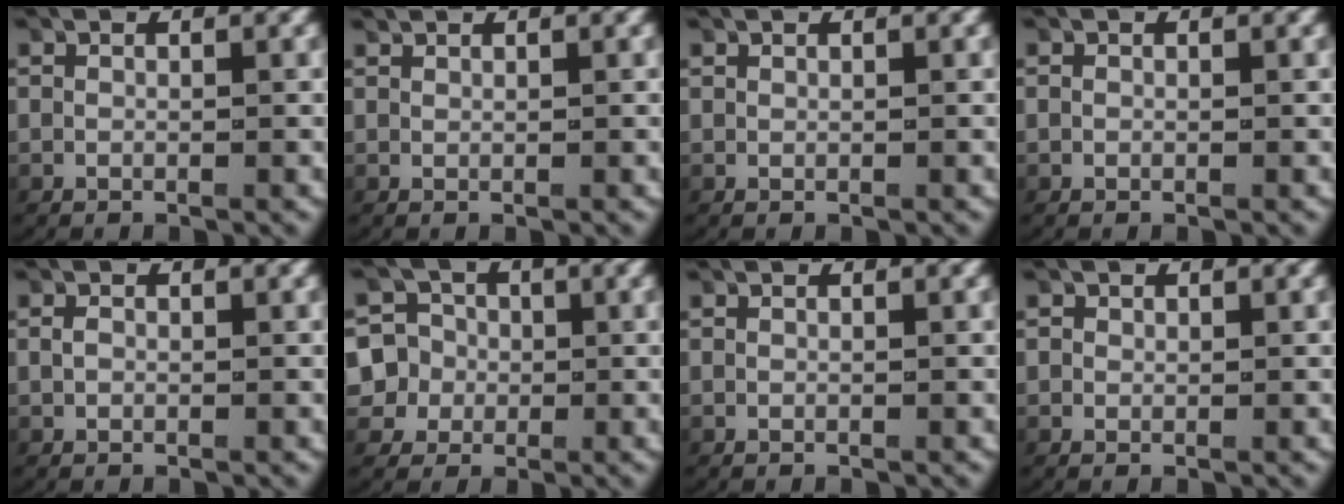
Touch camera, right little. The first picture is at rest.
{"total": 0.6, "force": [0.6, -0.1, 0.0], "torque": [-0.001, 0.002, 0.013]}
{"total": 0.0}
{"total": 0.0}
{"total": 0.6, "force": [-0.1, 0.5, 0.4], "torque": [-0.015, -0.001, 0.000]}
{"total": 9.6, "force": [-1.2, 9.1, 2.7], "torque": [-0.092, -0.032, -0.025]}
{"total": 0.0}
{"total": 0.6, "force": [0.2, 0.6, 0.1], "torque": [-0.006, -0.005, 0.008]}